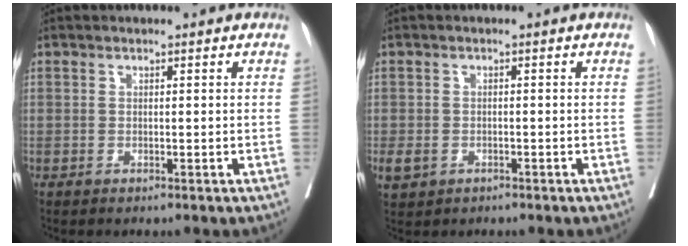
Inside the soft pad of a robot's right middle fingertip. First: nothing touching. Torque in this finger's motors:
{"motor_torque": [0.99, -1.14, 0.23, 0.05]}